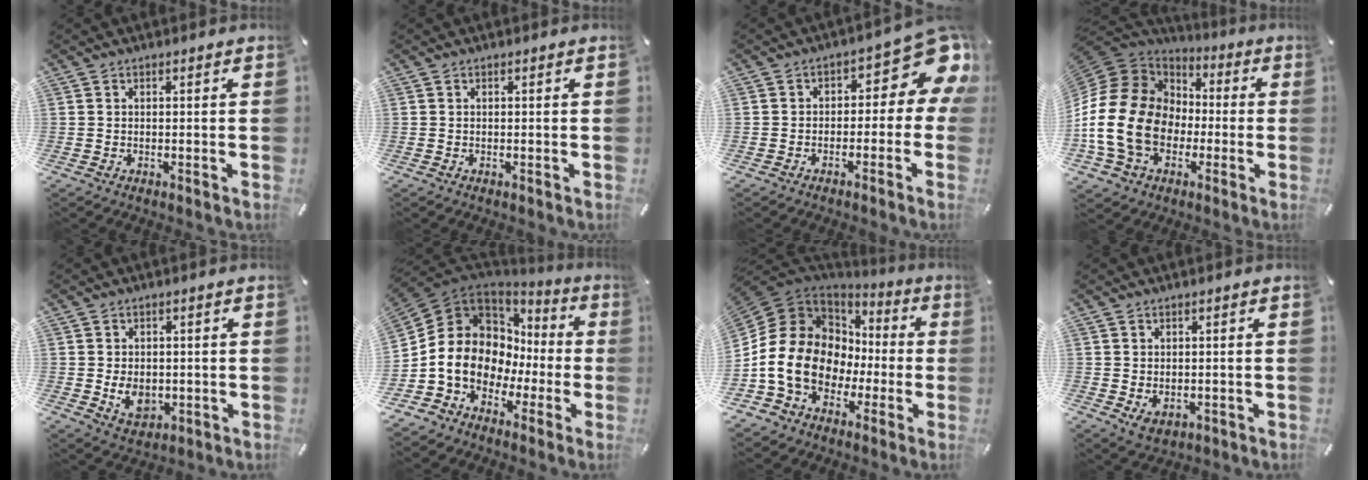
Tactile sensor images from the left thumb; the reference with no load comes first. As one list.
[{"total": 0.0}, {"total": 10.8, "force": [3.1, 5.9, 8.5], "torque": [-0.101, -0.026, 0.051]}, {"total": 21.2, "force": [-4.4, 16.8, 12.1], "torque": [-0.274, 0.026, -0.075]}, {"total": 6.5, "force": [-1.0, 5.2, 3.7], "torque": [-0.069, -0.001, -0.018]}, {"total": 12.4, "force": [-1.6, 11.0, 5.5], "torque": [-0.127, -0.018, -0.030]}, {"total": 16.1, "force": [-3.6, 13.4, 8.2], "torque": [-0.187, 0.003, -0.065]}, {"total": 2.4, "force": [-0.2, 2.1, 1.1], "torque": [-0.009, -0.001, 0.000]}]